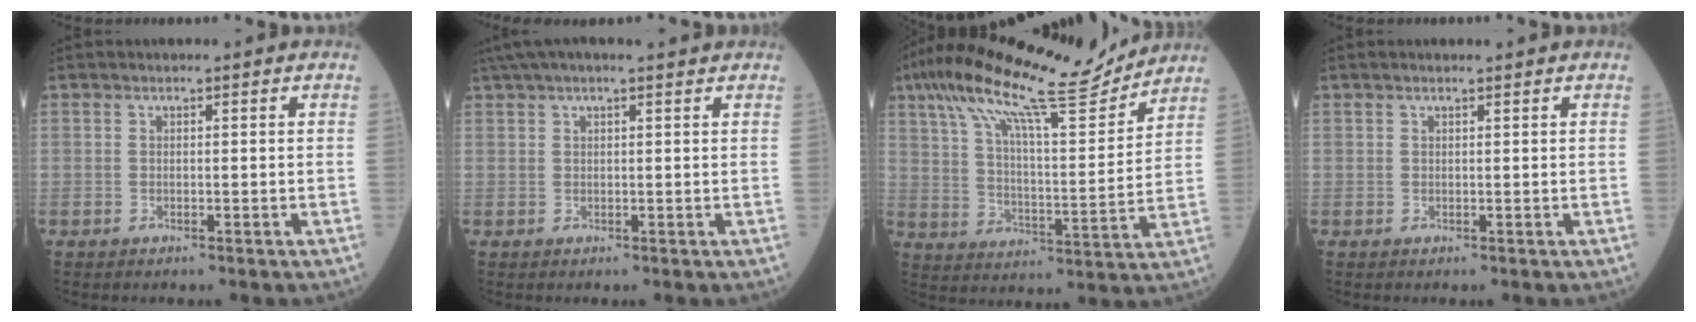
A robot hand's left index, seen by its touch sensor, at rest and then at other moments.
{"total": 7.8, "force": [6.3, 0.7, 4.5], "torque": [-0.079, 0.046, 0.093]}
{"total": 18.5, "force": [15.3, 2.0, 10.3], "torque": [-0.186, 0.018, 0.245]}
{"total": 1.0, "force": [0.8, 0.0, 0.6], "torque": [-0.012, 0.009, 0.015]}